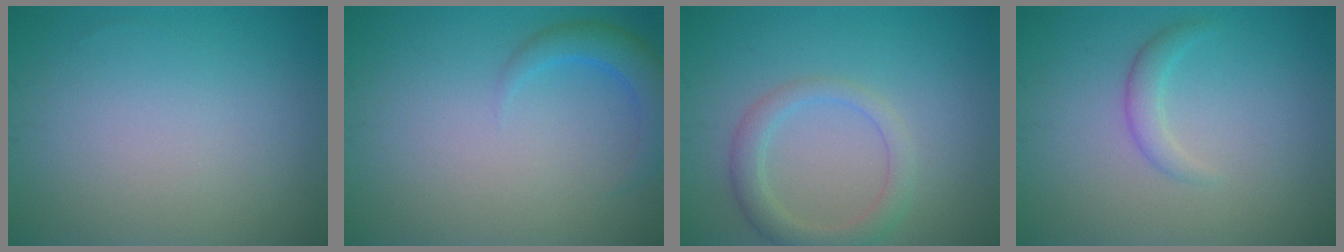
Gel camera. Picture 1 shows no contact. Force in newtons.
{"total": 2.8, "press": 2.8, "slide": 0.2}
{"total": 2.9, "press": 2.9, "slide": 0.1}
{"total": 1.6, "press": 1.6, "slide": 0.1}